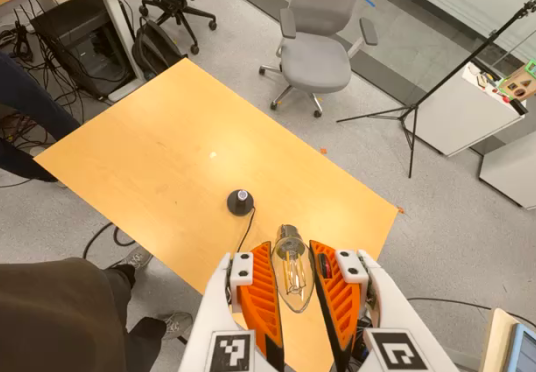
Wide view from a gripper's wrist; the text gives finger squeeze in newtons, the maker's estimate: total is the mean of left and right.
{"total": 10.7, "left": 10.2, "right": 11.2}